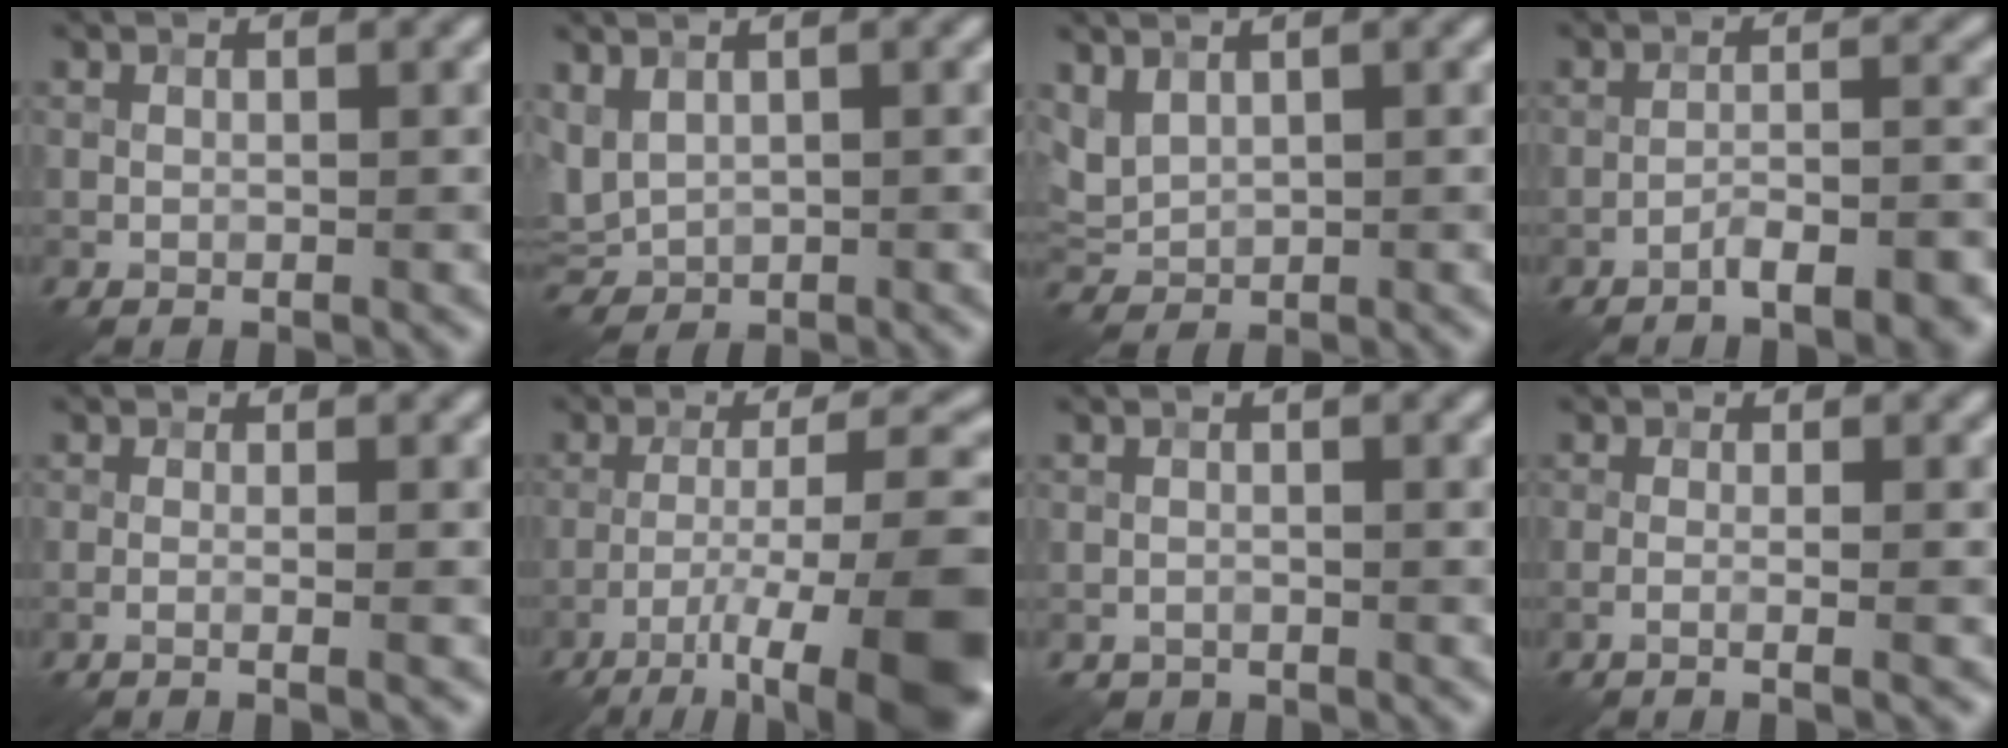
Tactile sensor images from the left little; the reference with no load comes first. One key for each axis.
{"total": 2.7, "fx": 1.0, "fy": 1.8, "fz": 1.7, "tx": -0.044, "ty": -0.001, "tz": 0.025}
{"total": 2.2, "fx": 1.4, "fy": 1.2, "fz": 1.2, "tx": -0.032, "ty": 0.002, "tz": 0.037}
{"total": 5.4, "fx": -3.8, "fy": 1.1, "fz": 3.7, "tx": -0.053, "ty": 0.012, "tz": -0.062}
{"total": 2.1, "fx": -0.7, "fy": 0.7, "fz": 1.8, "tx": -0.009, "ty": 0.001, "tz": -0.029}
{"total": 12.3, "fx": -6.1, "fy": 3.2, "fz": 10.1, "tx": -0.161, "ty": 0.000, "tz": -0.097}
{"total": 0.9, "fx": -0.8, "fy": 0.4, "fz": -0.2, "tx": 0.006, "ty": 0.000, "tz": -0.015}
{"total": 2.4, "fx": -0.9, "fy": 0.7, "fz": 2.1, "tx": -0.013, "ty": 0.001, "tz": -0.027}